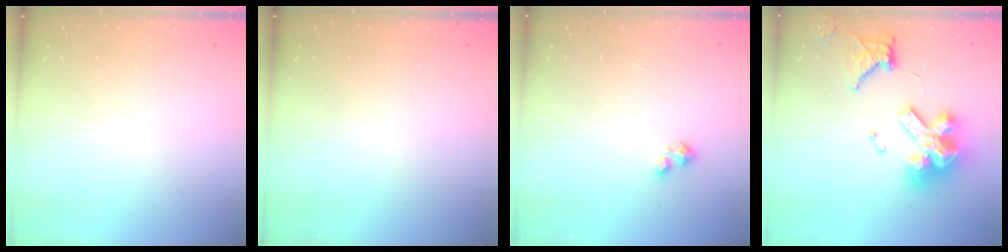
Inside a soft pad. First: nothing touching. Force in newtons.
{"total": 0.0}
{"total": 1.6, "press": 1.6, "slide": 0.3}
{"total": 16.7, "press": 16.6, "slide": 1.9}